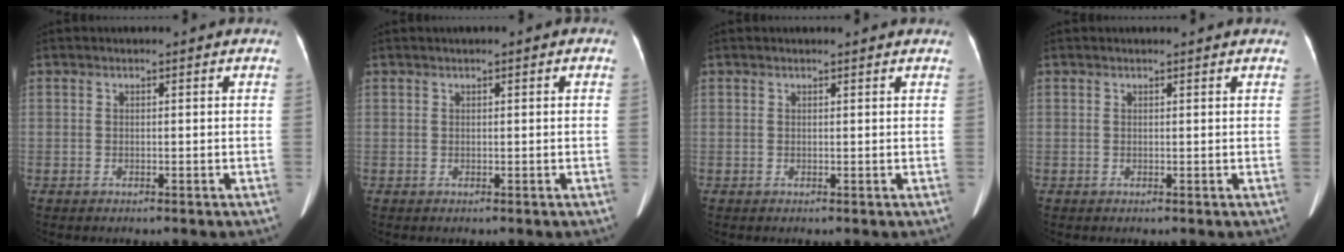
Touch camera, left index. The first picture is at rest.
{"total": 0.8, "force": [0.3, 0.2, 0.7], "torque": [-0.011, 0.008, 0.004]}
{"total": 1.4, "force": [1.4, 0.1, 0.4], "torque": [-0.011, 0.007, 0.015]}
{"total": 1.1, "force": [1.1, 0.0, 0.3], "torque": [-0.011, 0.006, 0.012]}